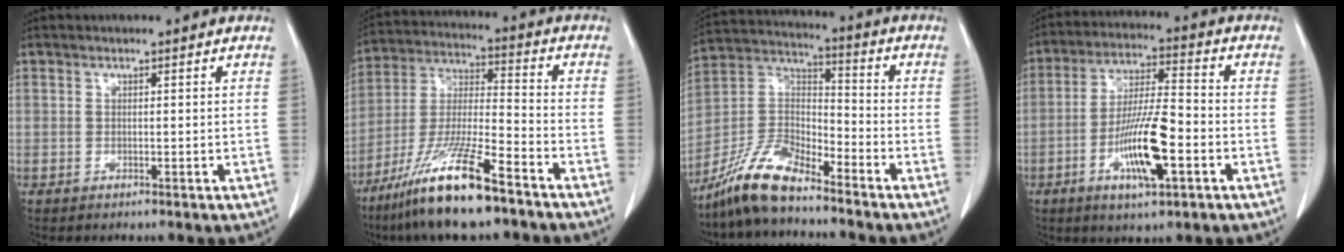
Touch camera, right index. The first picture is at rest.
{"total": 15.1, "force": [-10.2, 1.3, 11.1], "torque": [-0.234, -0.034, -0.191]}
{"total": 11.1, "force": [-9.2, 2.7, 5.7], "torque": [-0.121, 0.011, -0.180]}
{"total": 11.6, "force": [-4.0, 2.0, 10.7], "torque": [-0.201, -0.003, -0.070]}